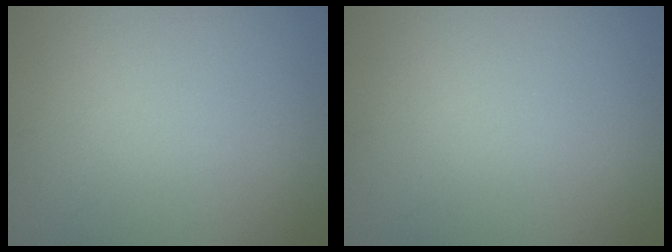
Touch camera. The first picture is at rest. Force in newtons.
{"total": 0.0}